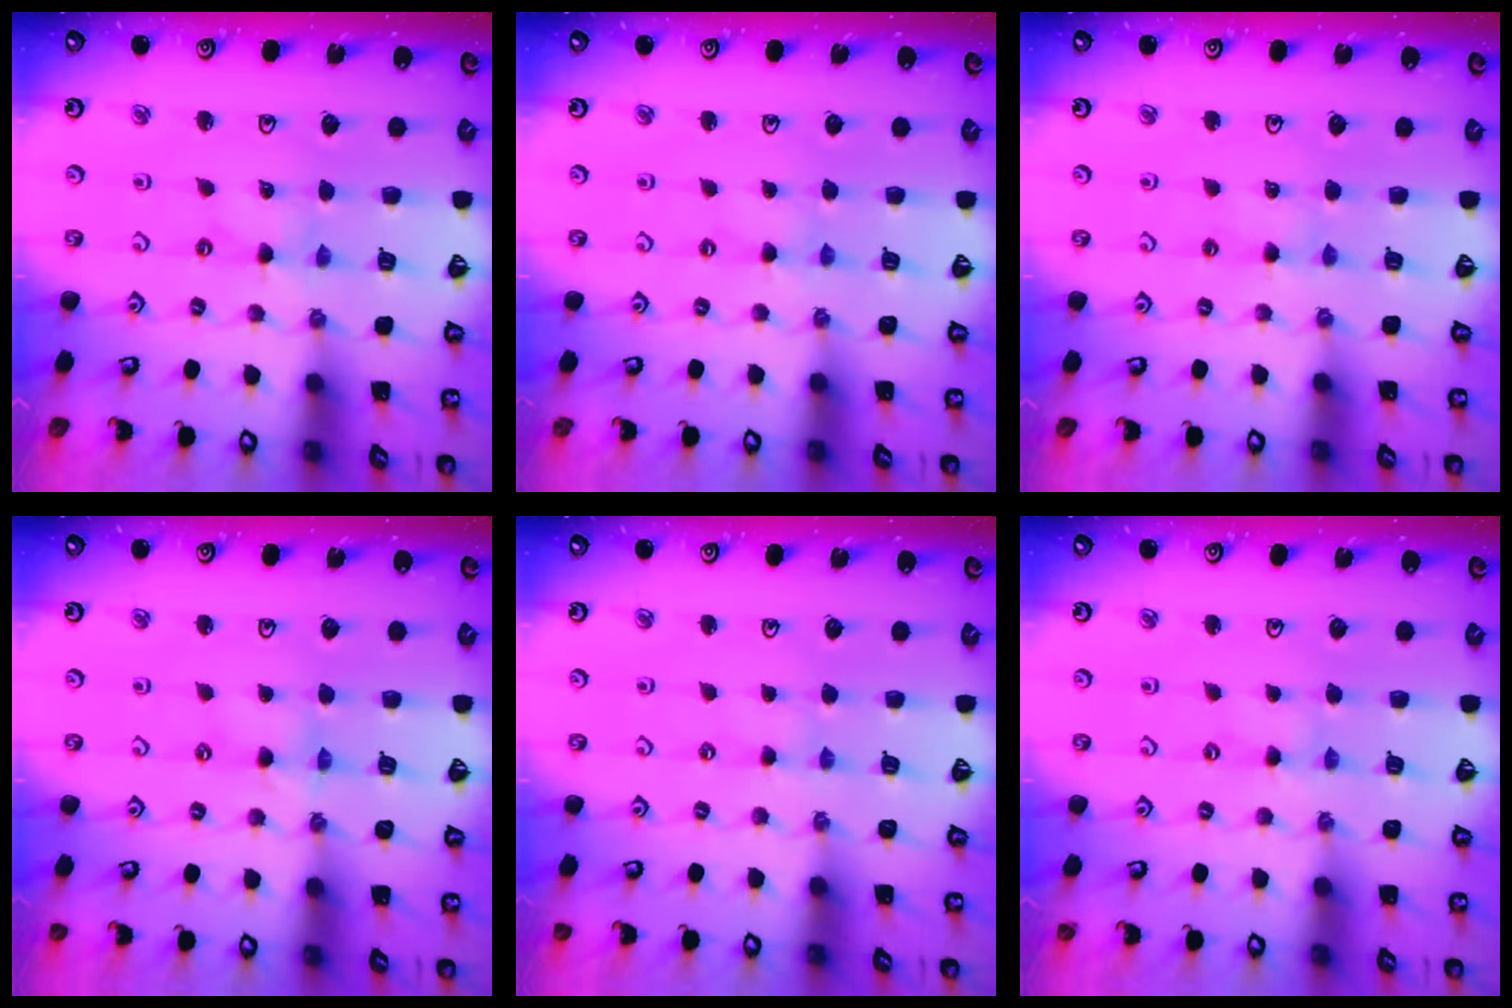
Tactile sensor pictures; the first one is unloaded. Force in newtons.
{"total": 0.0}
{"total": 1.9, "press": 1.8, "slide": 0.3}
{"total": 0.0}
{"total": 0.5, "press": 0.5, "slide": 0.1}
{"total": 0.0}